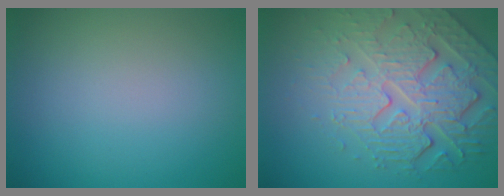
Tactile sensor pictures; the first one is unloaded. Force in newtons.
{"total": 5.8, "press": 5.0, "slide": 2.9}